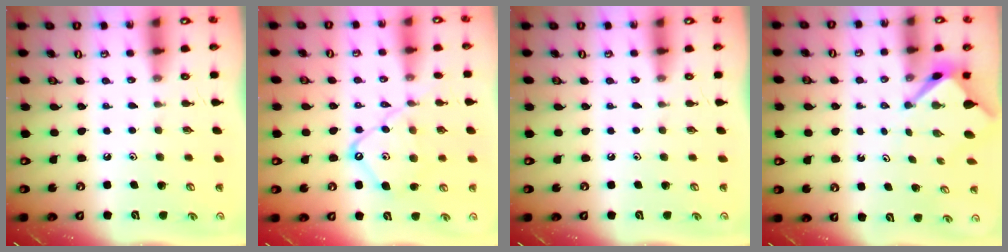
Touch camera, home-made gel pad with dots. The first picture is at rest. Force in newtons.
{"total": 11.6, "press": 11.5, "slide": 1.0}
{"total": 0.0}
{"total": 3.2, "press": 3.2, "slide": 0.3}